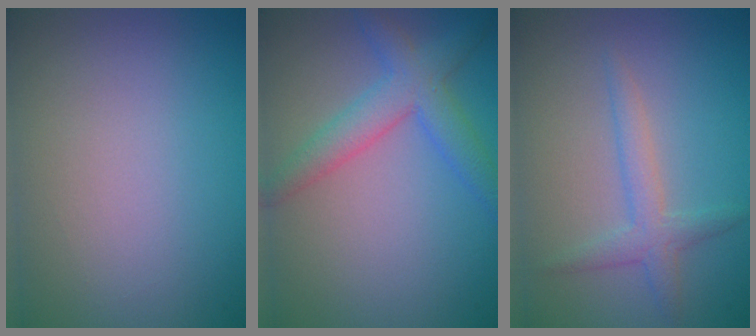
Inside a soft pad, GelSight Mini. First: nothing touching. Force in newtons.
{"total": 4.1, "press": 4.1, "slide": 0.2}
{"total": 2.3, "press": 2.3, "slide": 0.1}